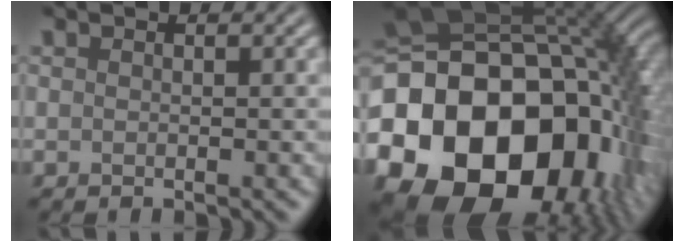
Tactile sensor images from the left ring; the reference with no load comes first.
{"total": 21.8, "force": [-5.7, 15.2, 14.5], "torque": [-0.301, -0.017, -0.092]}